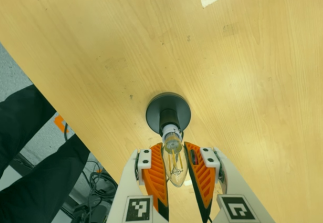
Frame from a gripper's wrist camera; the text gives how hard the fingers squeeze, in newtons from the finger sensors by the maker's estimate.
{"total": 14.1, "left": 13.4, "right": 14.7}